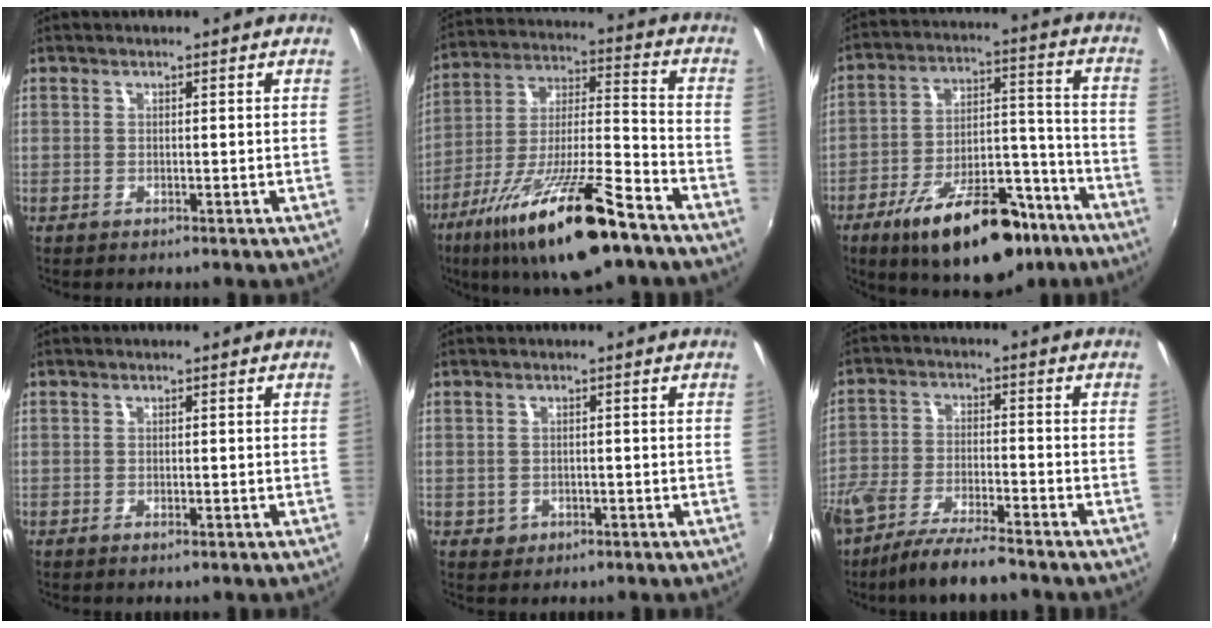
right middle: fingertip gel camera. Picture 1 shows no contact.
{"total": 22.2, "force": [-13.9, 4.2, 16.8], "torque": [-0.307, -0.038, -0.236]}
{"total": 22.2, "force": [-14.6, 9.0, 14.1], "torque": [-0.228, 0.004, -0.209]}
{"total": 0.6, "force": [-0.4, 0.2, 0.5], "torque": [-0.007, -0.001, -0.006]}
{"total": 2.2, "force": [-0.6, 2.0, 0.8], "torque": [-0.017, -0.001, -0.004]}
{"total": 10.7, "force": [-8.2, 2.5, 6.4], "torque": [-0.143, -0.025, -0.151]}